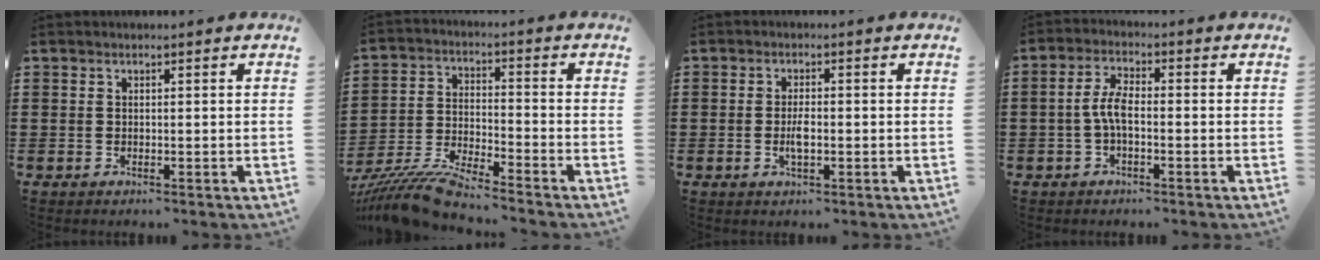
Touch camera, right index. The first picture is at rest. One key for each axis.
{"total": 8.9, "fx": -8.4, "fy": 0.4, "fz": 3.1, "tx": -0.074, "ty": 0.003, "tz": -0.165}
{"total": 3.1, "fx": -0.6, "fy": 1.1, "fz": 2.9, "tx": -0.060, "ty": -0.002, "tz": -0.013}
{"total": 4.5, "fx": -1.0, "fy": 2.0, "fz": 4.0, "tx": -0.092, "ty": 0.001, "tz": -0.025}